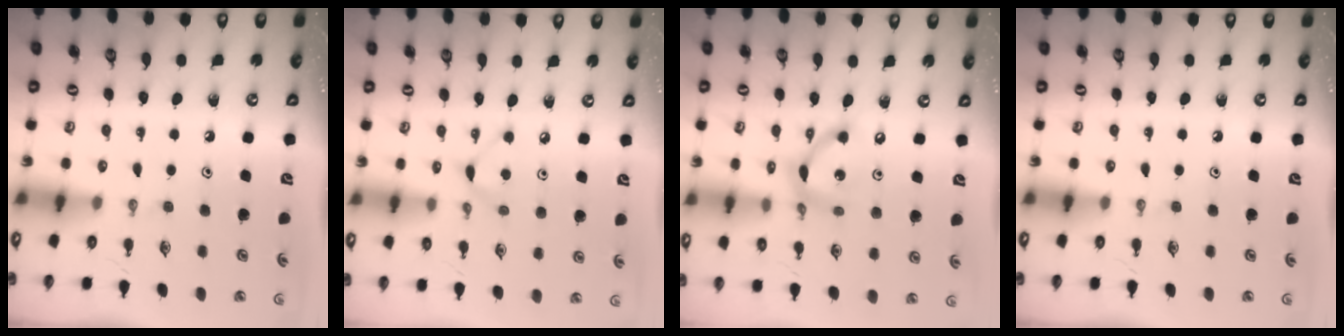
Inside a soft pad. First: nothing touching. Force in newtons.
{"total": 5.9, "press": 5.9, "slide": 0.6}
{"total": 10.2, "press": 10.1, "slide": 0.6}
{"total": 0.0}